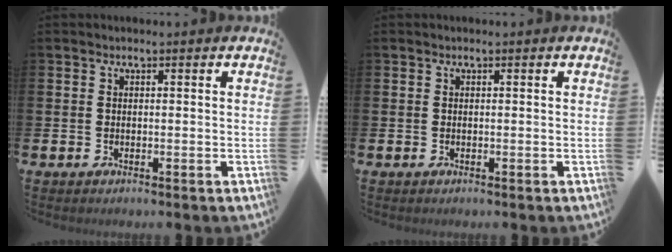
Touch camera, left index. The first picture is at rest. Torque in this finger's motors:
{"motor_torque": [0.00, 0.00, 0.00, 0.00]}